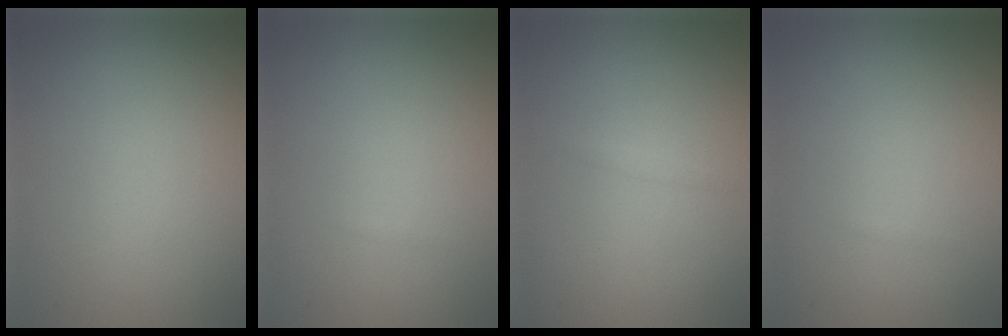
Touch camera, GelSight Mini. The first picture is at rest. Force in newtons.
{"total": 0.0}
{"total": 0.6, "press": 0.6, "slide": 0.1}
{"total": 0.0}